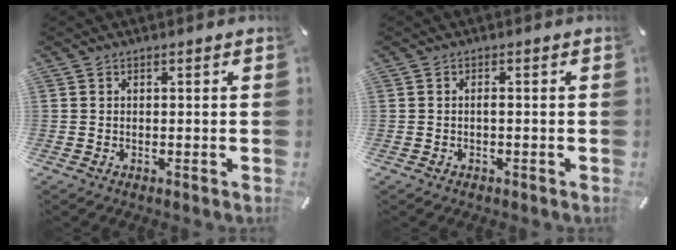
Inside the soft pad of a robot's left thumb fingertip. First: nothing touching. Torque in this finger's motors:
{"motor_torque": [-0.04, -0.12, 0.04, 0.18, -0.03]}